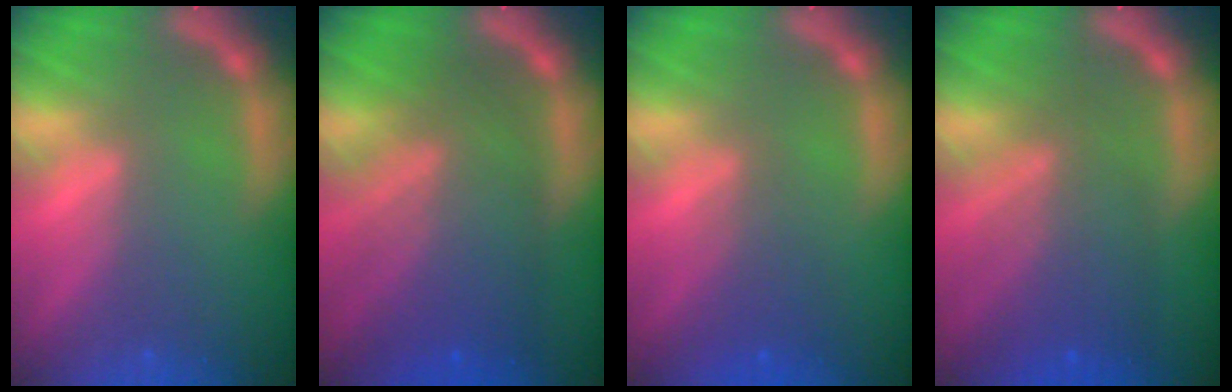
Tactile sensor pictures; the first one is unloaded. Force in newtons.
{"total": 9.0}
{"total": 2.5}
{"total": 6.5}